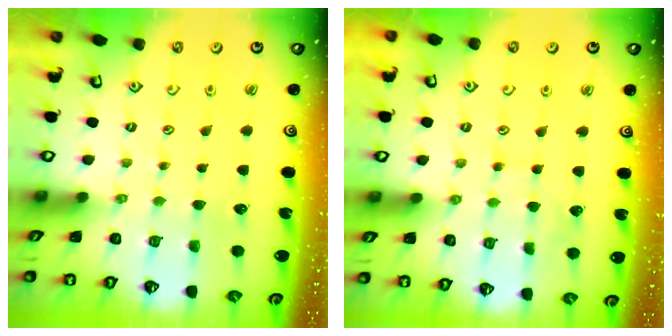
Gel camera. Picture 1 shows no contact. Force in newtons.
{"total": 2.8, "press": 2.8, "slide": 0.3}